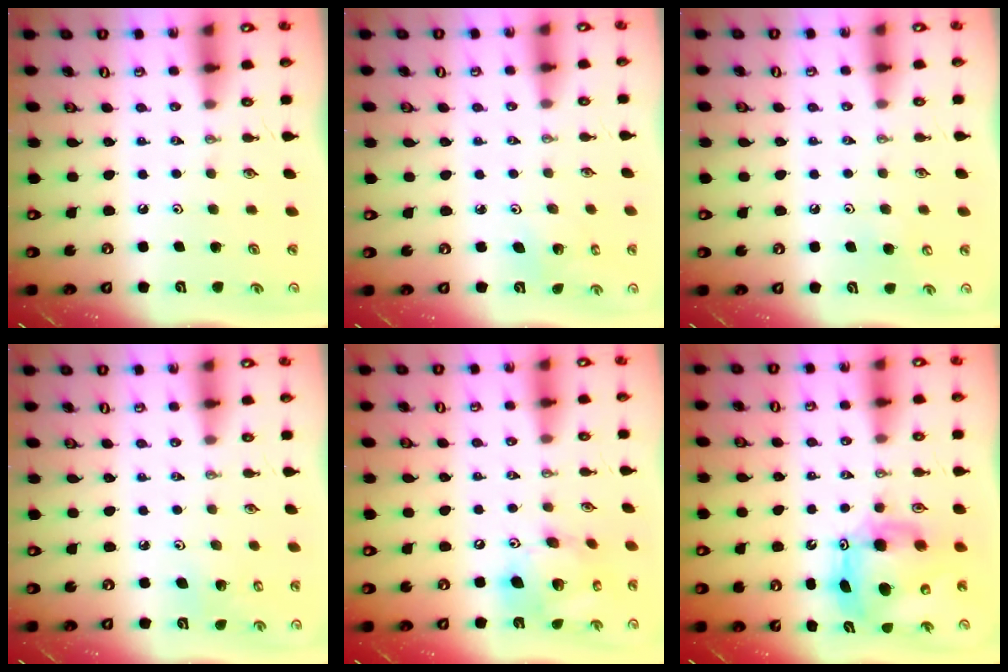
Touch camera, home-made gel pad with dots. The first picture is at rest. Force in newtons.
{"total": 2.7, "press": 2.7, "slide": 0.2}
{"total": 4.5, "press": 4.5, "slide": 0.9}
{"total": 5.1, "press": 4.7, "slide": 1.9}
{"total": 17.2, "press": 16.9, "slide": 3.3}
{"total": 11.8, "press": 11.8, "slide": 0.5}